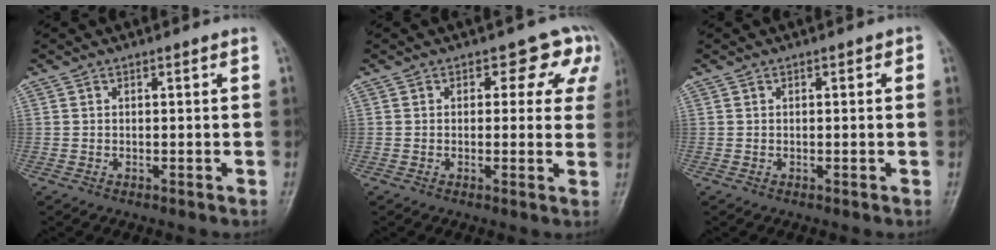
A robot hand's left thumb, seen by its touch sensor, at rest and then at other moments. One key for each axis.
{"total": 6.3, "fx": 2.9, "fy": 4.2, "fz": 3.6, "tx": 0.006, "ty": -0.006, "tz": 0.020}
{"total": 1.0, "fx": 0.2, "fy": 0.6, "fz": 0.8, "tx": -0.006, "ty": 0.002, "tz": 0.002}